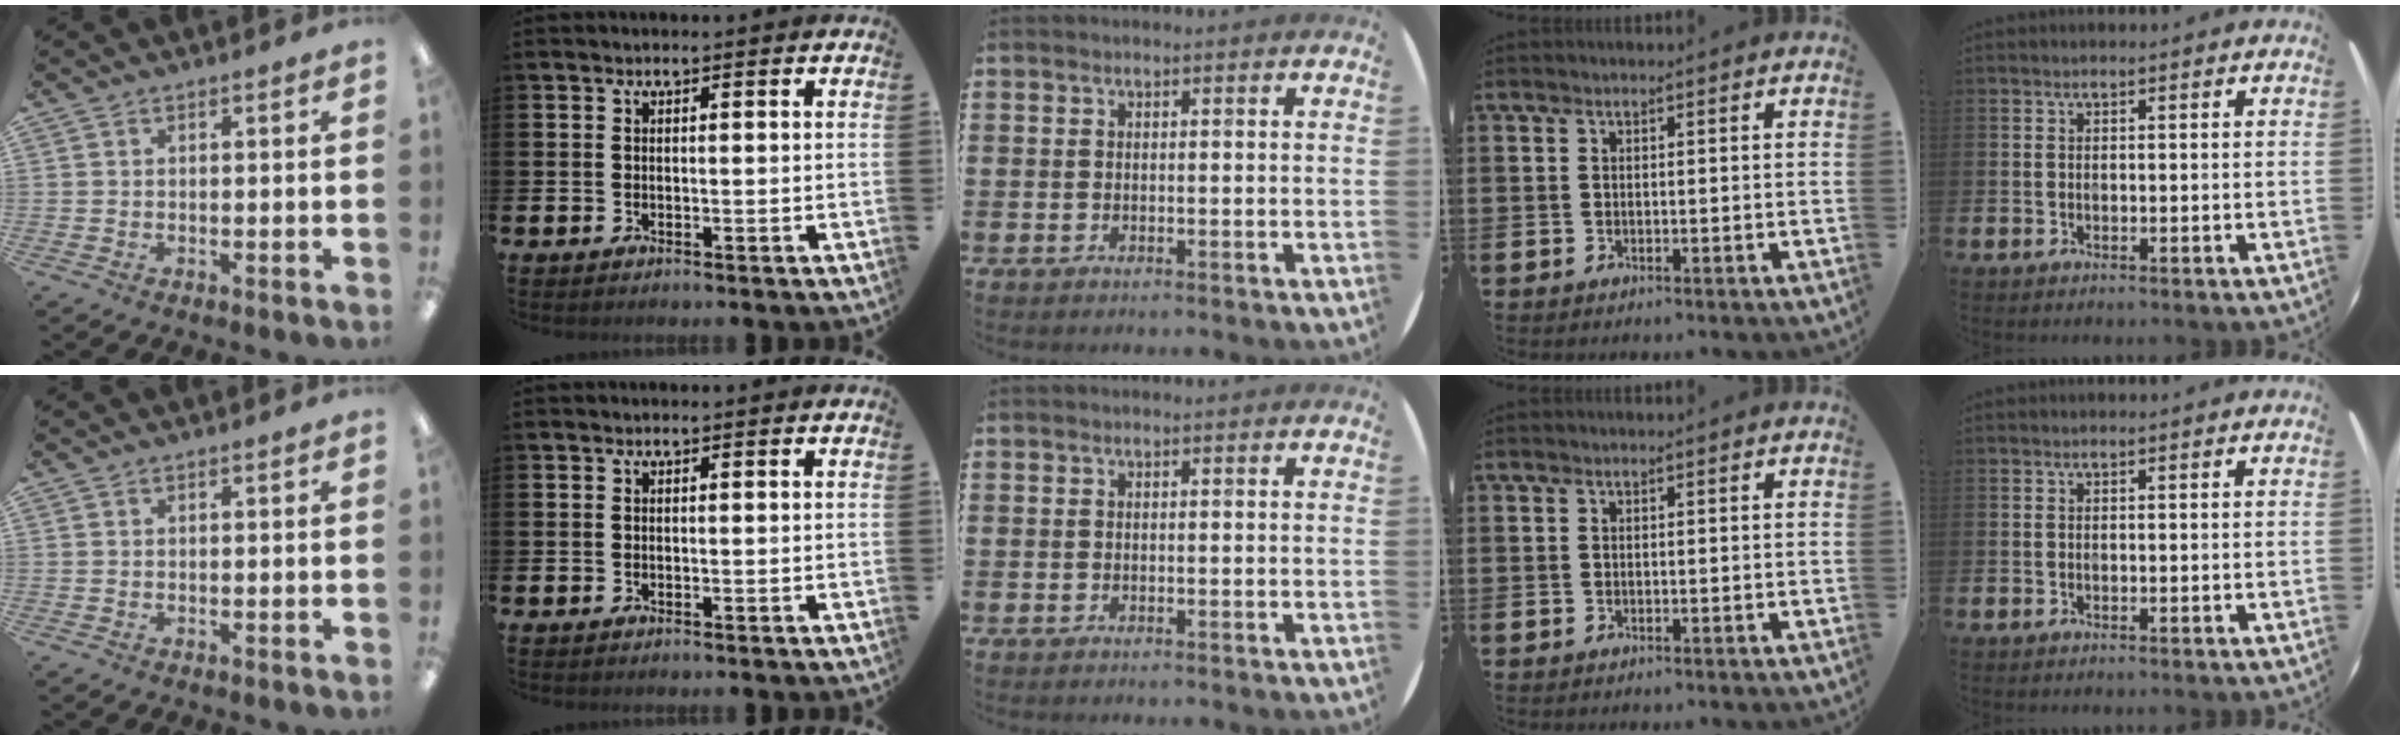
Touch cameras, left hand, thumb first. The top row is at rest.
{}